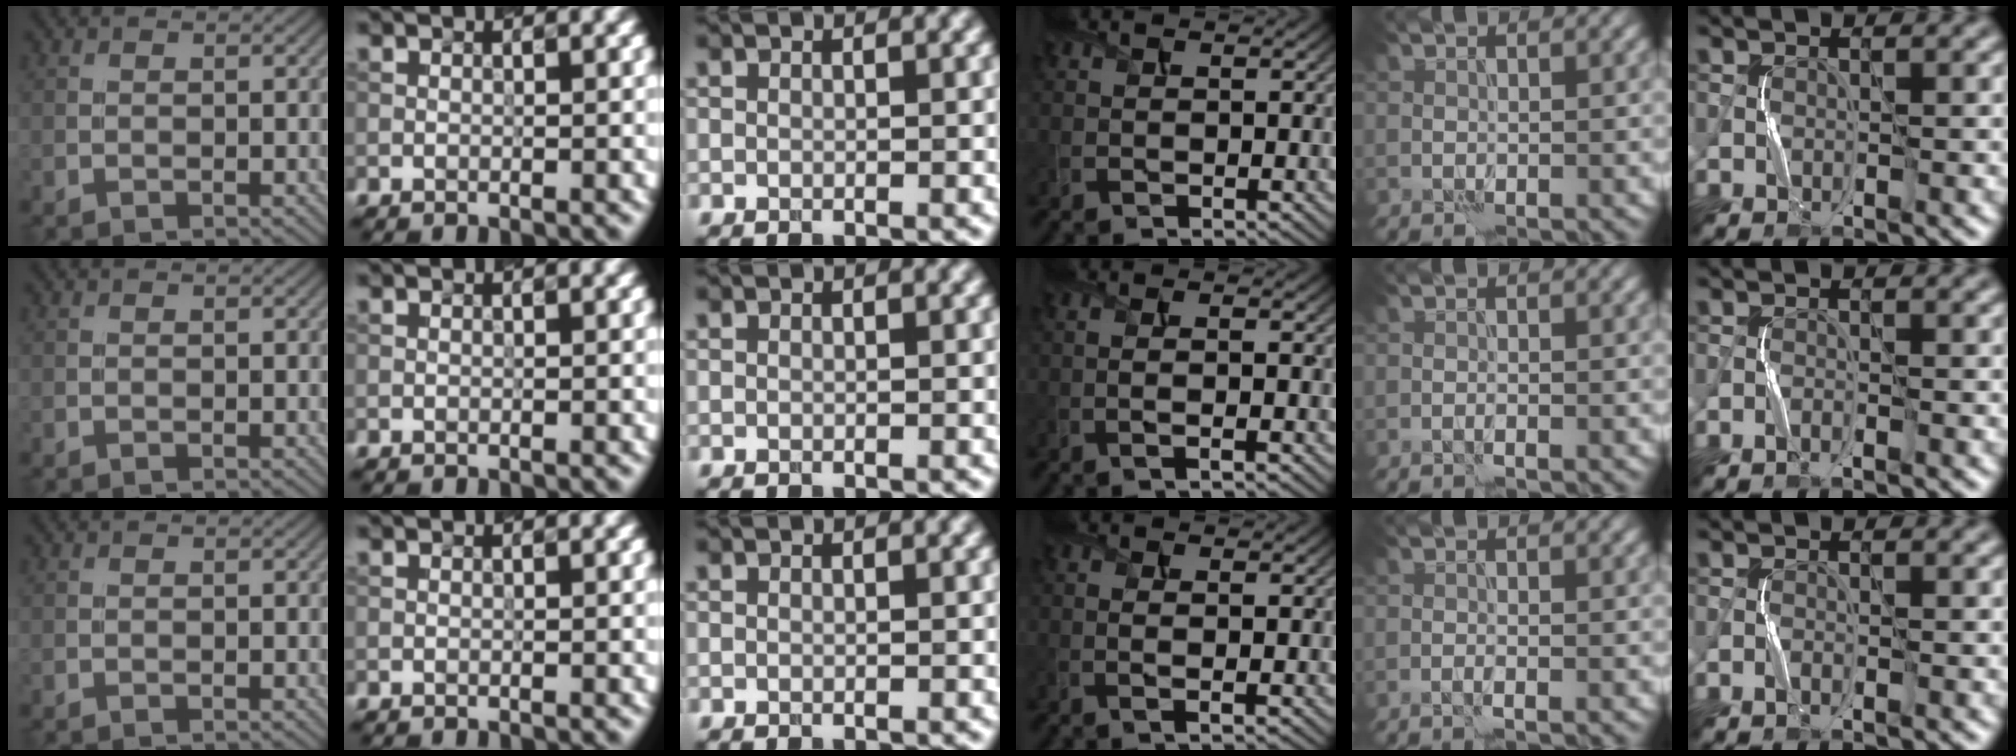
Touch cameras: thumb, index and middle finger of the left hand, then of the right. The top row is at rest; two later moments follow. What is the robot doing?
{"motion": "squeeze", "object": "sponge"}